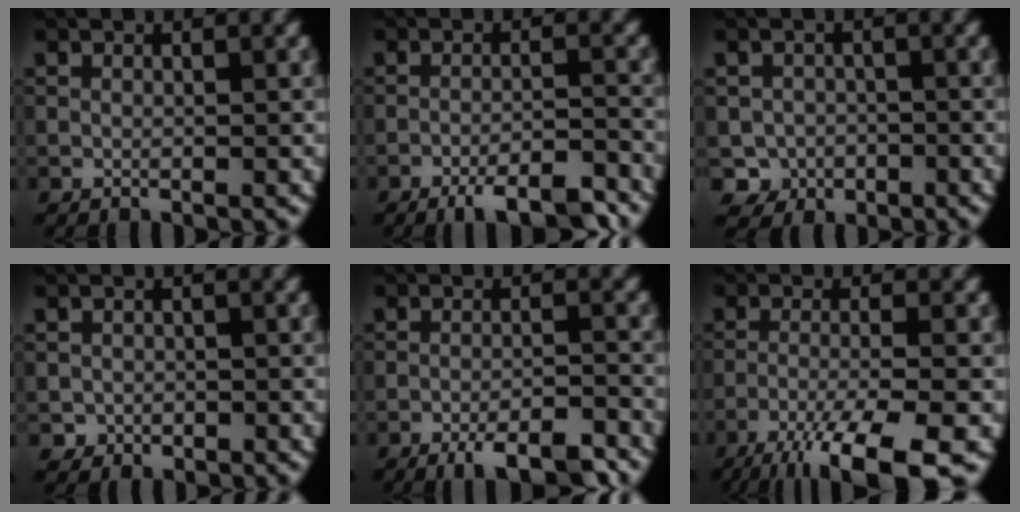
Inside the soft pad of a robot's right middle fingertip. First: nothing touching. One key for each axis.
{"total": 6.1, "fx": -4.9, "fy": 1.2, "fz": 3.4, "tx": -0.055, "ty": -0.008, "tz": -0.070}
{"total": 2.6, "fx": -1.0, "fy": 2.4, "fz": 0.3, "tx": 0.006, "ty": 0.002, "tz": -0.018}
{"total": 1.1, "fx": -0.3, "fy": 1.1, "fz": 0.0, "tx": 0.009, "ty": -0.004, "tz": -0.006}
{"total": 5.5, "fx": -4.3, "fy": 1.1, "fz": 3.4, "tx": -0.056, "ty": -0.009, "tz": -0.063}
{"total": 8.2, "fx": -5.4, "fy": 1.4, "fz": 6.0, "tx": -0.096, "ty": -0.006, "tz": -0.100}